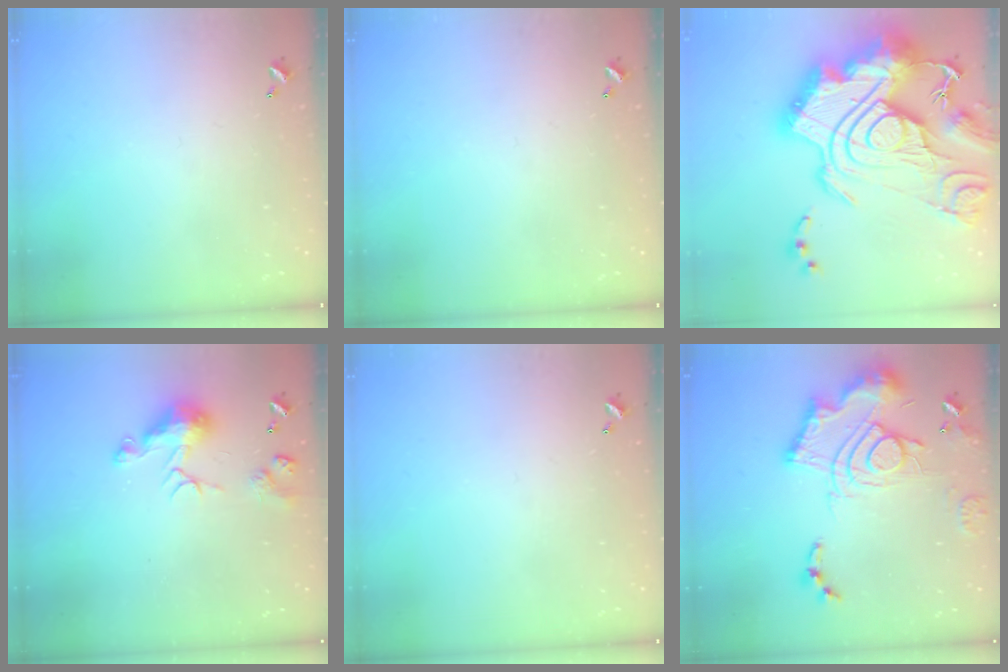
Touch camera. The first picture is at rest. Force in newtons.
{"total": 0.0}
{"total": 5.0, "press": 4.1, "slide": 2.9}
{"total": 8.2, "press": 8.1, "slide": 0.9}
{"total": 0.0}
{"total": 19.5, "press": 19.4, "slide": 2.0}